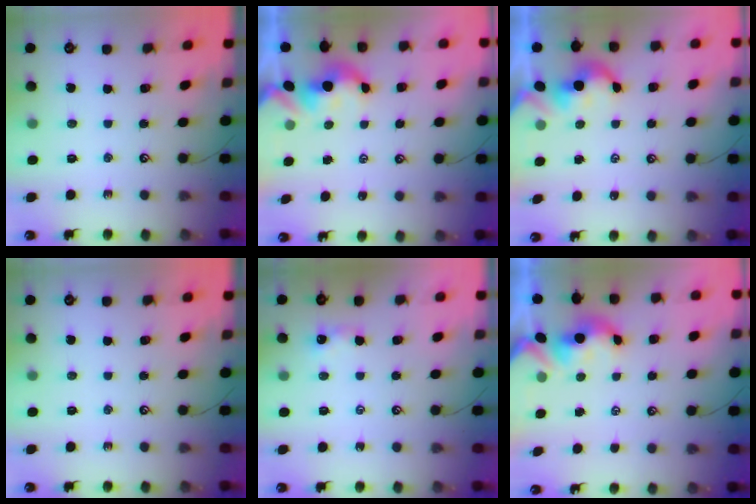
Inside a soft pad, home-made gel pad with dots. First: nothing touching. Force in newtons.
{"total": 2.5, "press": 2.5, "slide": 0.2}
{"total": 2.1, "press": 2.1, "slide": 0.3}
{"total": 0.0}
{"total": 2.4, "press": 2.4, "slide": 0.4}
{"total": 1.5, "press": 1.3, "slide": 0.7}